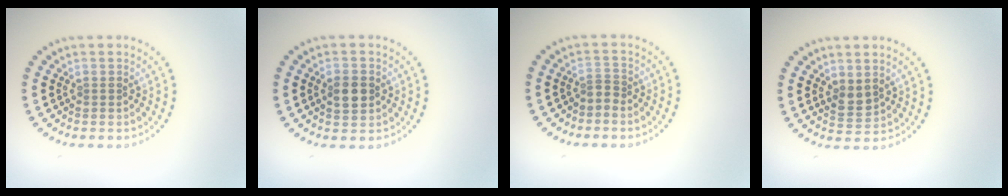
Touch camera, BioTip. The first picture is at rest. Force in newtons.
{"total": 2.9, "press": 2.9, "slide": 0.1}
{"total": 1.0, "press": 0.6, "slide": 0.8}
{"total": 1.6, "press": 1.5, "slide": 0.5}